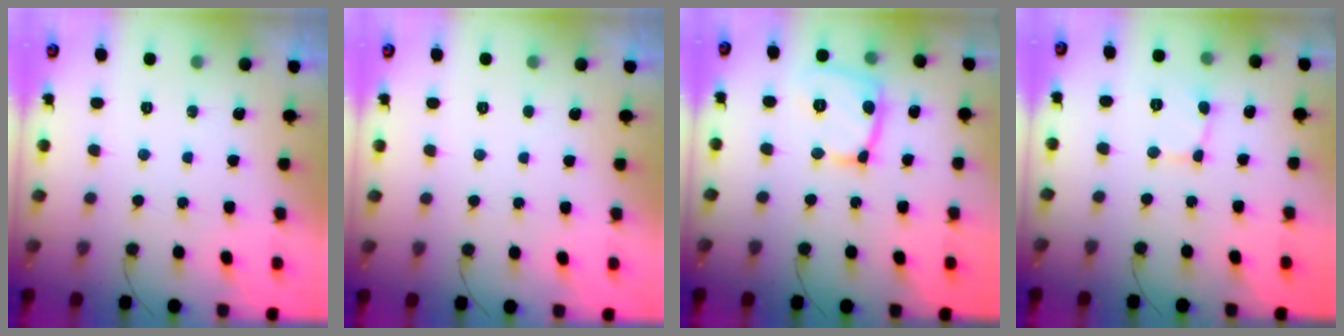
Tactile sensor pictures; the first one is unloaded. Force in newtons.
{"total": 1.6, "press": 1.6, "slide": 0.2}
{"total": 14.1, "press": 14.1, "slide": 1.0}
{"total": 2.3, "press": 2.3, "slide": 0.1}